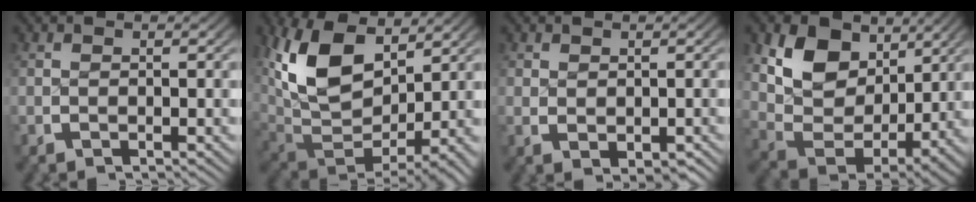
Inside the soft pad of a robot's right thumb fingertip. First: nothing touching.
{"total": 12.6, "force": [1.1, 8.0, 9.7], "torque": [-0.242, -0.056, 0.053]}
{"total": 1.7, "force": [-0.1, 1.2, 1.2], "torque": [-0.019, -0.014, 0.012]}
{"total": 10.8, "force": [1.8, 7.5, 7.5], "torque": [-0.167, -0.042, 0.043]}